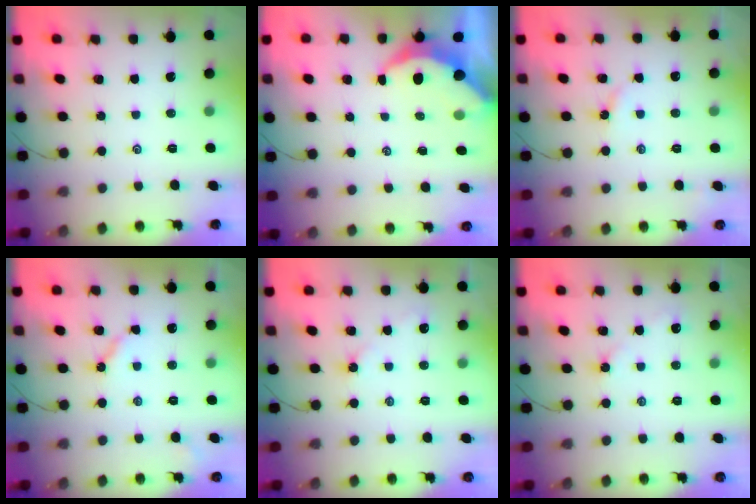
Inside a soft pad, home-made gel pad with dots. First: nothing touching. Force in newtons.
{"total": 4.8, "press": 4.8, "slide": 0.6}
{"total": 2.3, "press": 2.3, "slide": 0.4}
{"total": 5.3, "press": 5.2, "slide": 0.7}
{"total": 2.2, "press": 2.1, "slide": 0.4}
{"total": 2.2, "press": 2.1, "slide": 0.4}